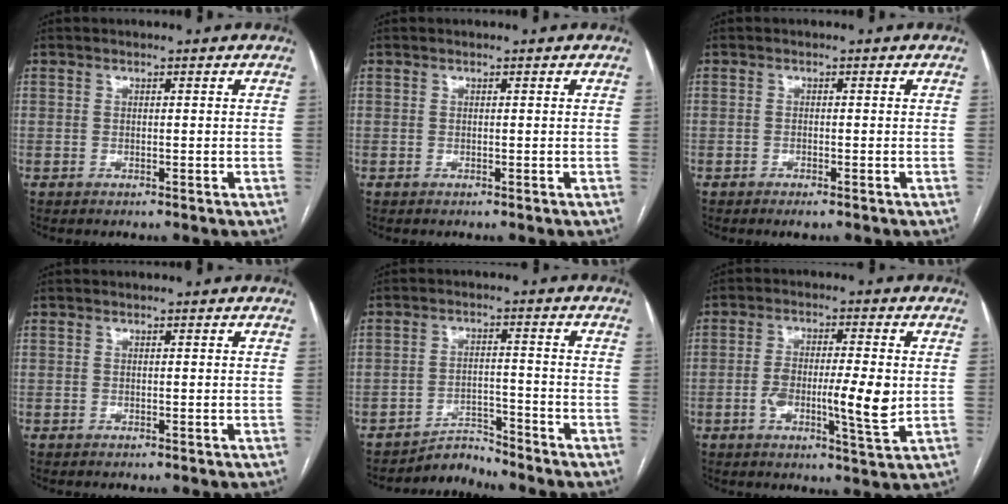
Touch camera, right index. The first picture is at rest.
{"total": 0.0}
{"total": 1.4, "force": [-1.0, 0.2, 1.0], "torque": [-0.015, -0.002, -0.013]}
{"total": 0.0}
{"total": 3.1, "force": [-3.1, 0.2, -0.3], "torque": [0.009, -0.010, -0.049]}
{"total": 8.9, "force": [-1.1, 1.4, 8.7], "torque": [-0.148, 0.000, -0.018]}